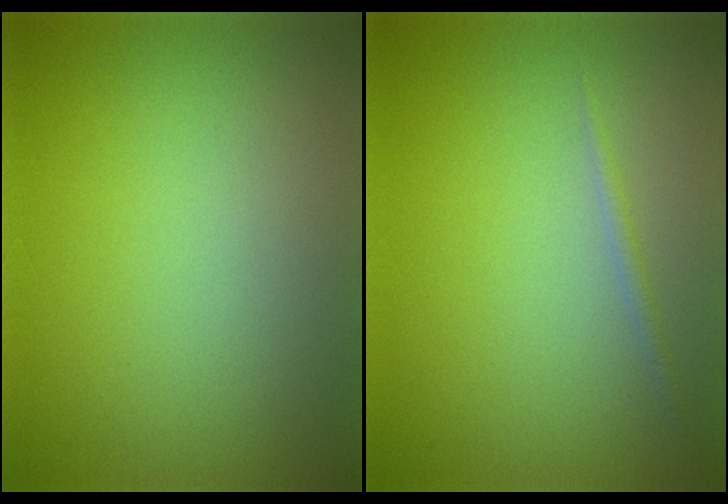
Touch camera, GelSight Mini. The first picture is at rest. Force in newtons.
{"total": 0.7, "press": 0.7, "slide": 0.1}